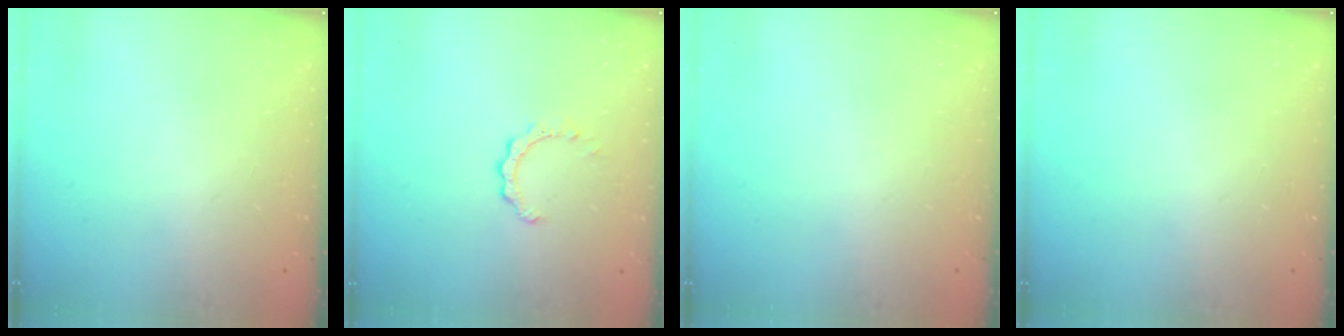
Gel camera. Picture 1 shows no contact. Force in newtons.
{"total": 2.2, "press": 2.1, "slide": 0.3}
{"total": 0.0}
{"total": 0.0}